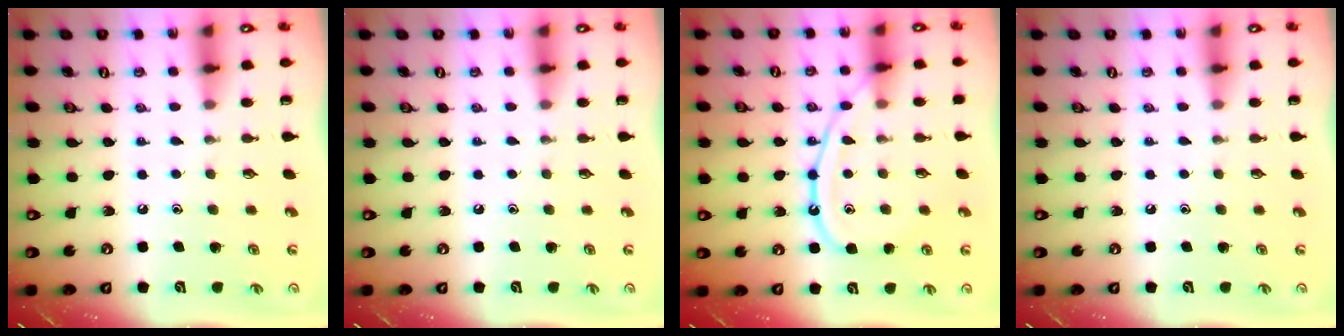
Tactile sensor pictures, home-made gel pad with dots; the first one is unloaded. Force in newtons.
{"total": 0.0}
{"total": 12.1, "press": 12.0, "slide": 1.5}
{"total": 0.0}